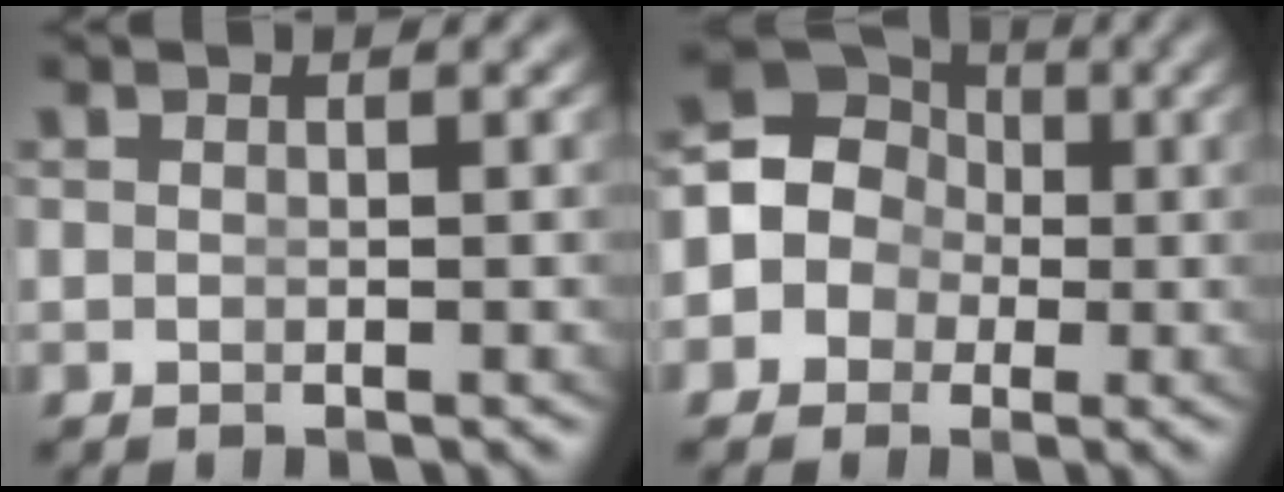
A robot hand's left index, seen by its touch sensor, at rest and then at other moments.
{"total": 10.4, "force": [0.2, 9.5, 4.4], "torque": [-0.105, -0.012, -0.009]}